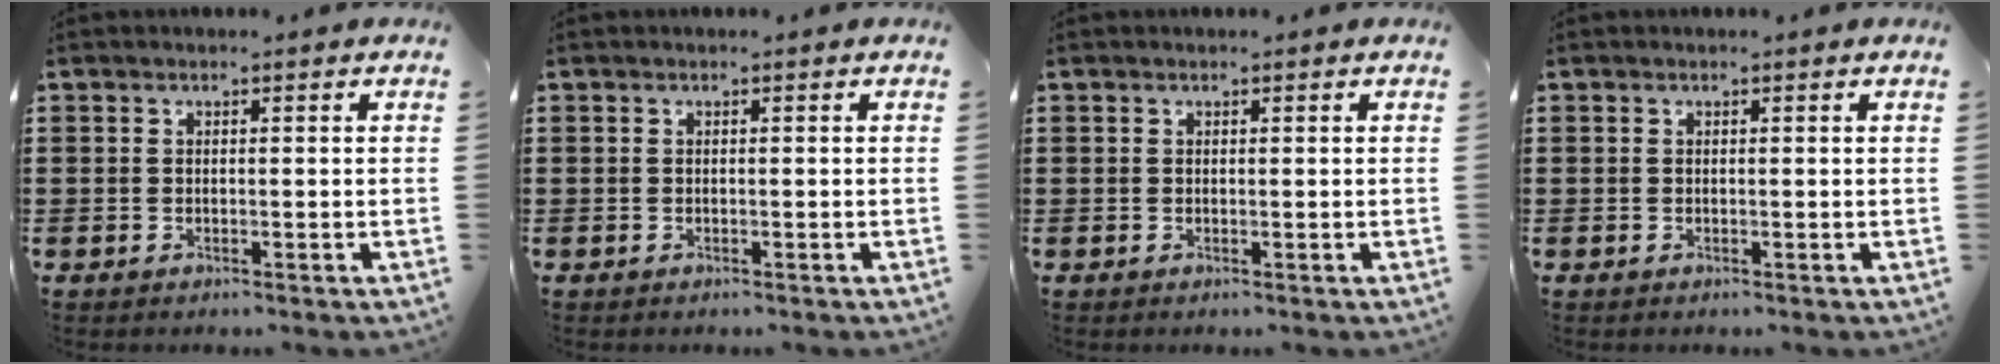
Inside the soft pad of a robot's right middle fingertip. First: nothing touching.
{"total": 0.0}
{"total": 0.0}
{"total": 0.0}